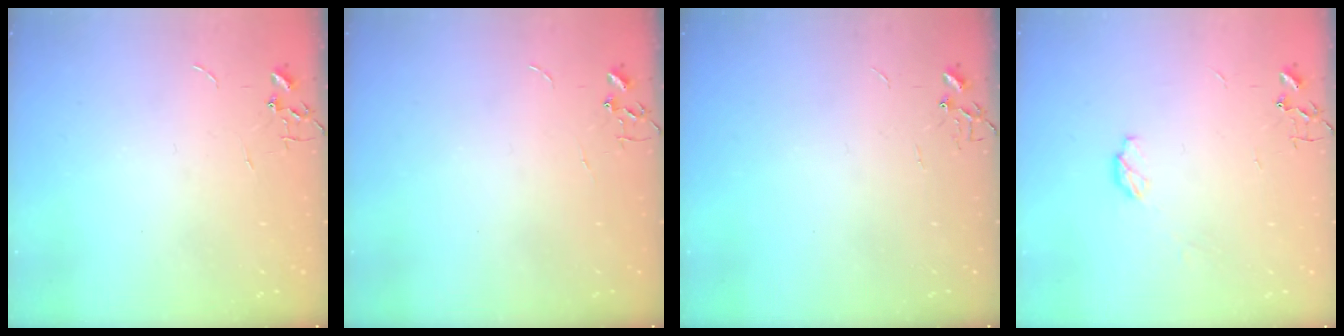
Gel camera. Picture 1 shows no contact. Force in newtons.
{"total": 0.0}
{"total": 0.0}
{"total": 4.4, "press": 4.3, "slide": 0.2}